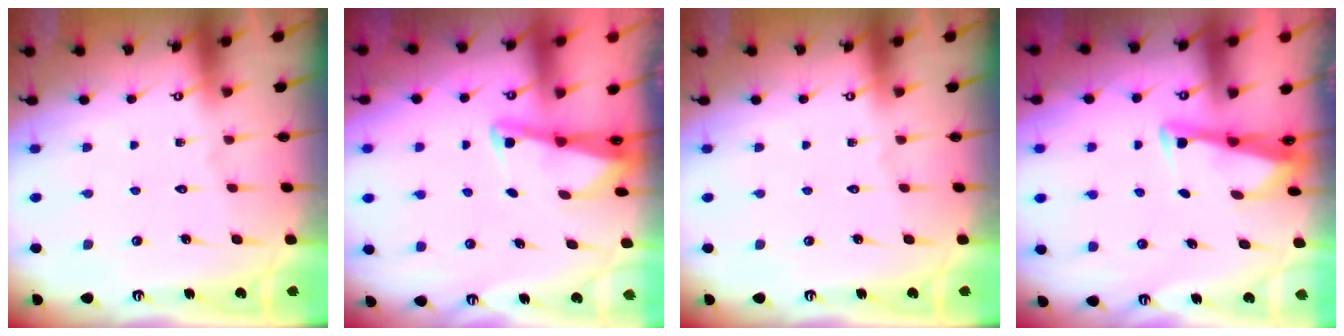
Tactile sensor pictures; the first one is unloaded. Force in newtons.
{"total": 2.3, "press": 2.3, "slide": 0.3}
{"total": 0.0}
{"total": 3.1, "press": 3.1, "slide": 0.4}